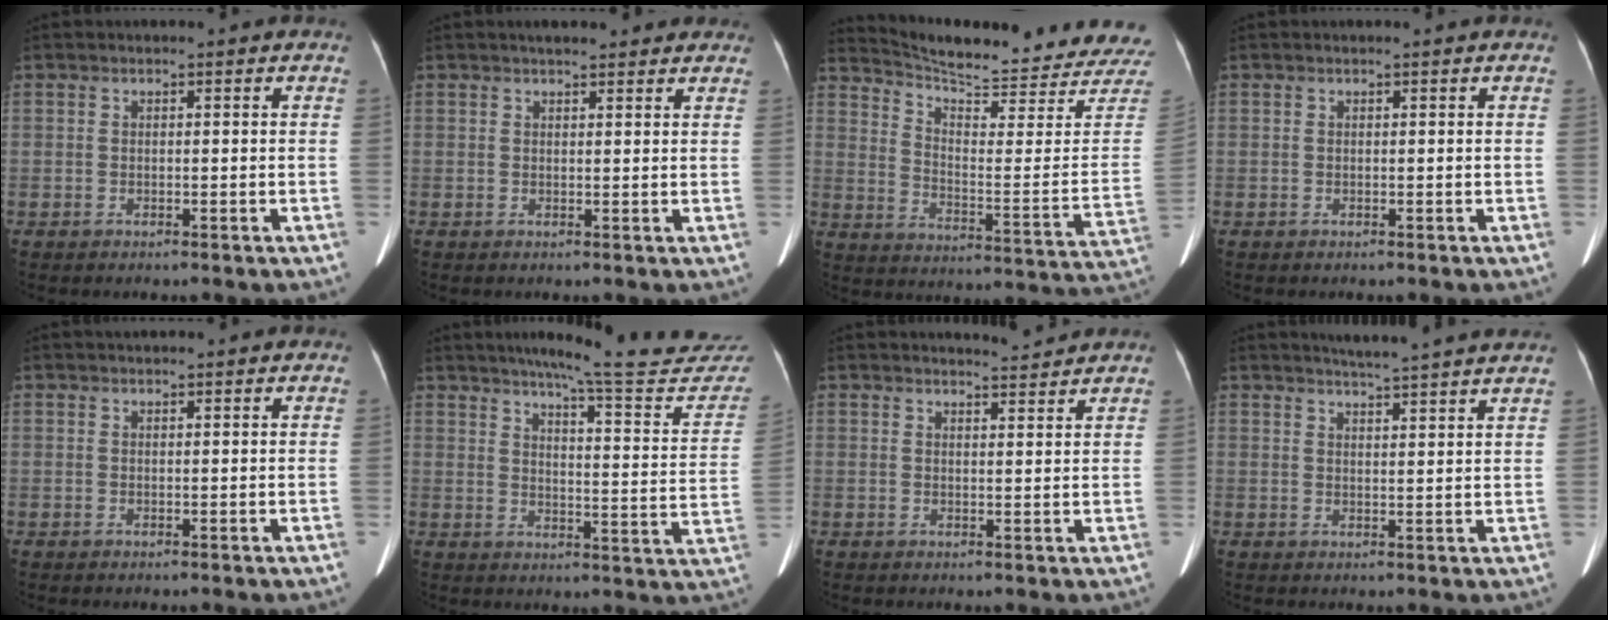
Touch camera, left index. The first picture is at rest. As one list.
[{"total": 6.4, "force": [5.4, 1.7, 2.9], "torque": [-0.032, 0.022, 0.067]}, {"total": 25.1, "force": [24.1, 1.3, 6.6], "torque": [-0.106, -0.122, 0.298]}, {"total": 0.0}, {"total": 2.3, "force": [2.0, 0.3, 1.0], "torque": [-0.008, 0.027, 0.028]}, {"total": 23.3, "force": [21.6, 1.2, 8.7], "torque": [-0.106, -0.090, 0.254]}, {"total": 3.0, "force": [3.0, -0.5, -0.1], "torque": [-0.004, -0.006, 0.043]}, {"total": 9.4, "force": [8.6, -0.9, 3.7], "torque": [-0.056, 0.007, 0.101]}]